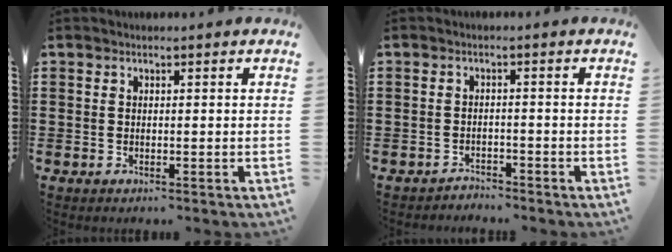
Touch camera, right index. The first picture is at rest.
{"total": 1.9, "force": [-1.9, 0.3, -0.2], "torque": [-0.004, 0.003, -0.042]}